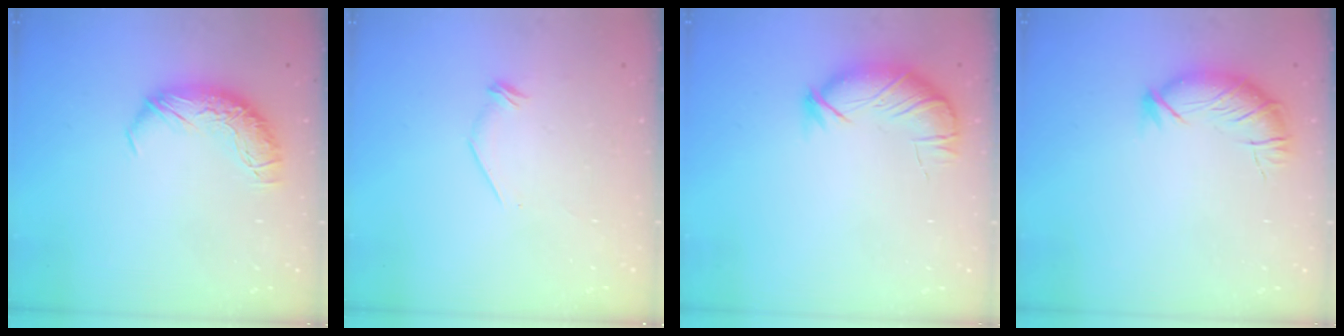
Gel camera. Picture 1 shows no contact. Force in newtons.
{"total": 7.1, "press": 7.0, "slide": 0.8}
{"total": 4.1, "press": 3.8, "slide": 1.7}
{"total": 3.1, "press": 2.2, "slide": 2.2}